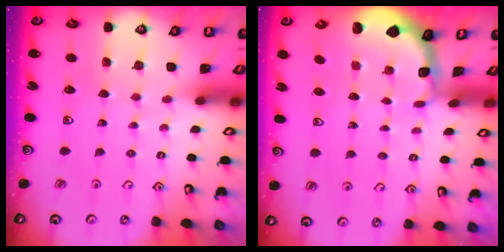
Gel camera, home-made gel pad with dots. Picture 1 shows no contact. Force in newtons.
{"total": 1.3, "press": 1.2, "slide": 0.2}